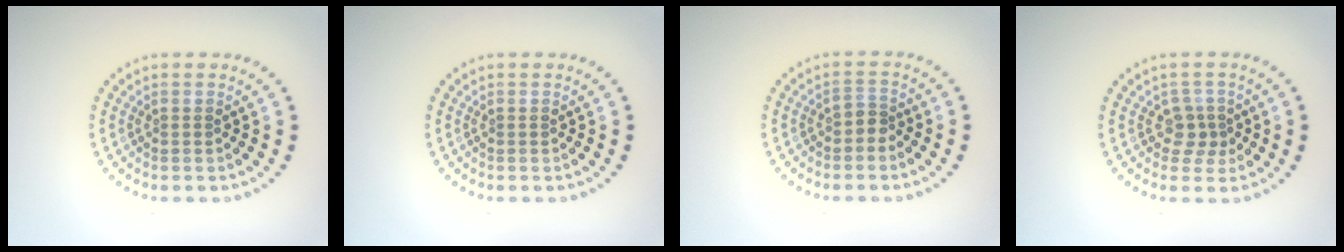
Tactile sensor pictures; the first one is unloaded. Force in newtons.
{"total": 0.0}
{"total": 1.4, "press": 1.0, "slide": 0.9}
{"total": 2.0, "press": 1.7, "slide": 1.1}